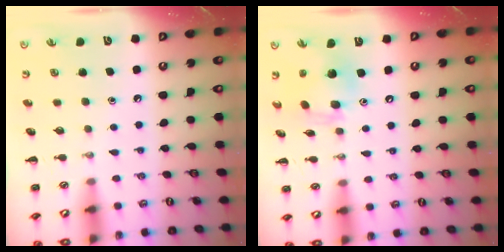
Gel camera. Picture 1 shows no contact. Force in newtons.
{"total": 12.3, "press": 11.9, "slide": 3.1}